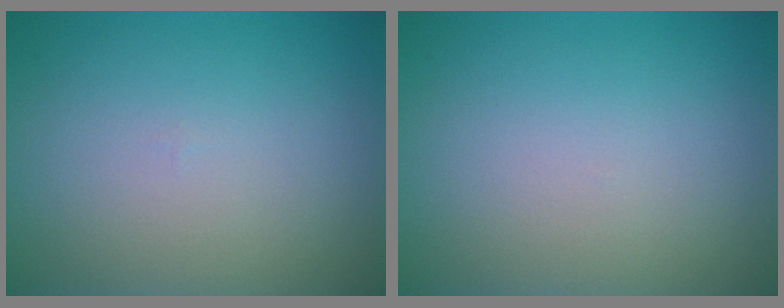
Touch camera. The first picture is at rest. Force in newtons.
{"total": 0.0}